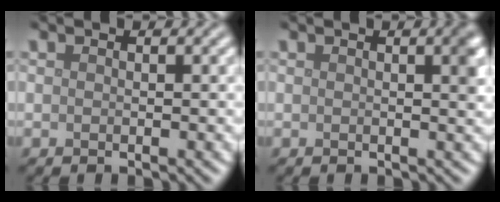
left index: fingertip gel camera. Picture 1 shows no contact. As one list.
[{"total": 1.9, "force": [0.5, 0.5, 1.7], "torque": [-0.016, 0.004, 0.005]}]